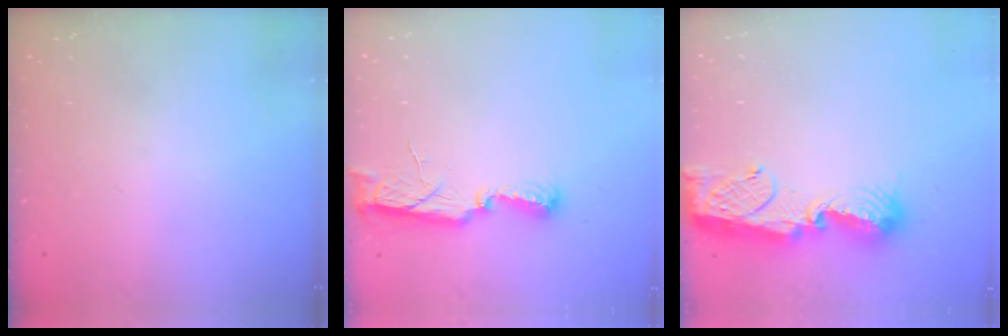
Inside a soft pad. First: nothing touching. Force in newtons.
{"total": 7.5, "press": 7.5, "slide": 0.4}
{"total": 15.7, "press": 15.6, "slide": 1.3}